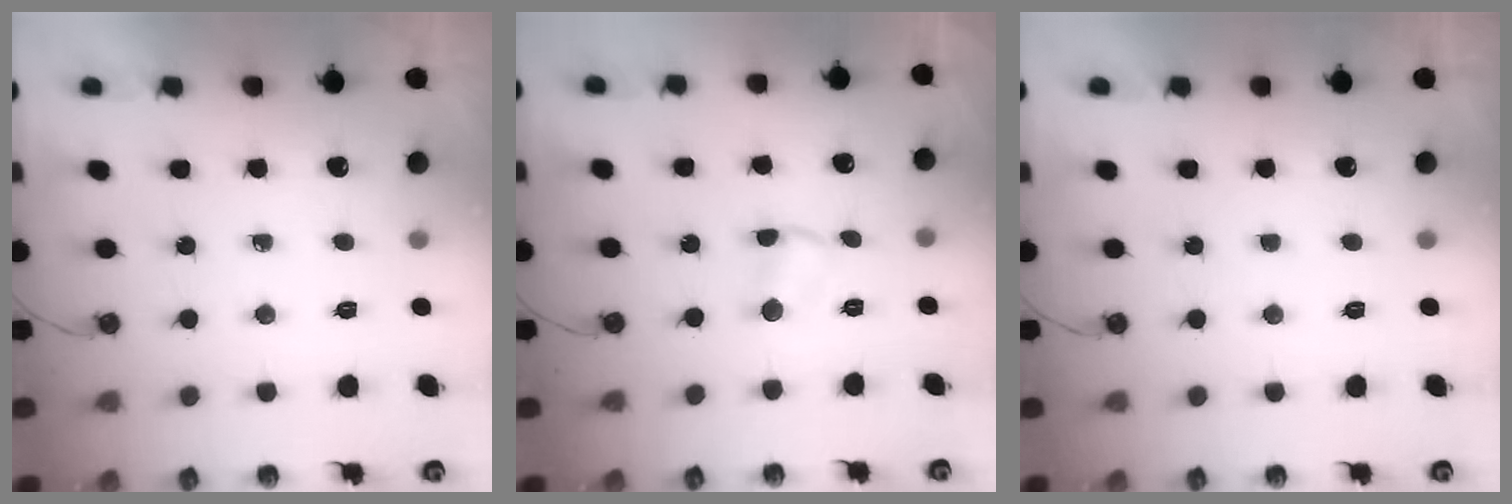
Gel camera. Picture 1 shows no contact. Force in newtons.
{"total": 4.1, "press": 4.1, "slide": 0.5}
{"total": 0.0}